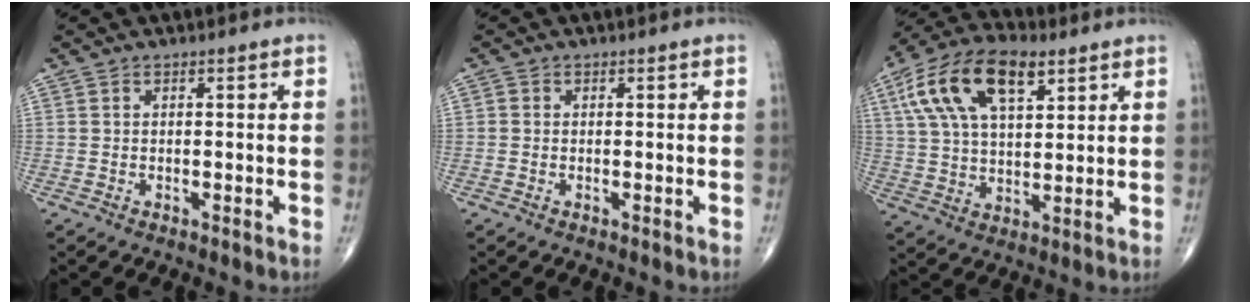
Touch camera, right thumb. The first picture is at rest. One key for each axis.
{"total": 0.7, "fx": -0.1, "fy": 0.6, "fz": 0.2, "tx": -0.002, "ty": 0.001, "tz": -0.004}
{"total": 17.4, "fx": 7.8, "fy": 8.6, "fz": 13.0, "tx": -0.232, "ty": 0.001, "tz": 0.138}